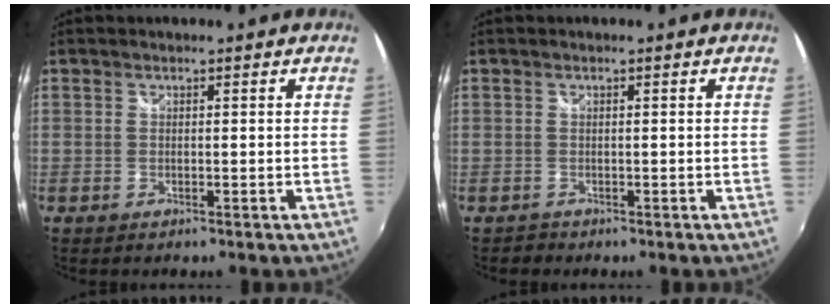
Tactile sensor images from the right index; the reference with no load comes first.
{"total": 1.0, "force": [-0.7, 0.8, -0.1], "torque": [0.001, 0.001, -0.010]}